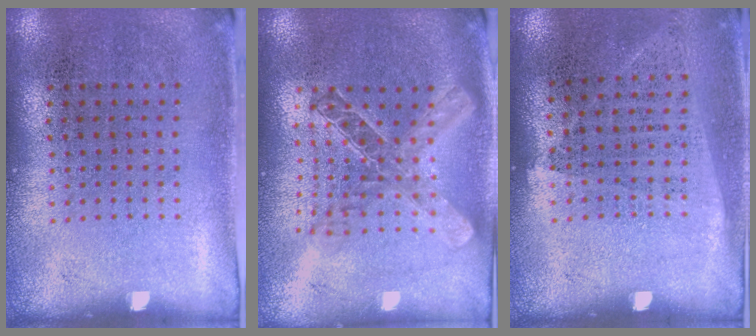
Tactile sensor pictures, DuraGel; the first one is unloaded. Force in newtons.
{"total": 2.0, "press": 1.7, "slide": 1.1}
{"total": 1.0, "press": 0.8, "slide": 0.5}